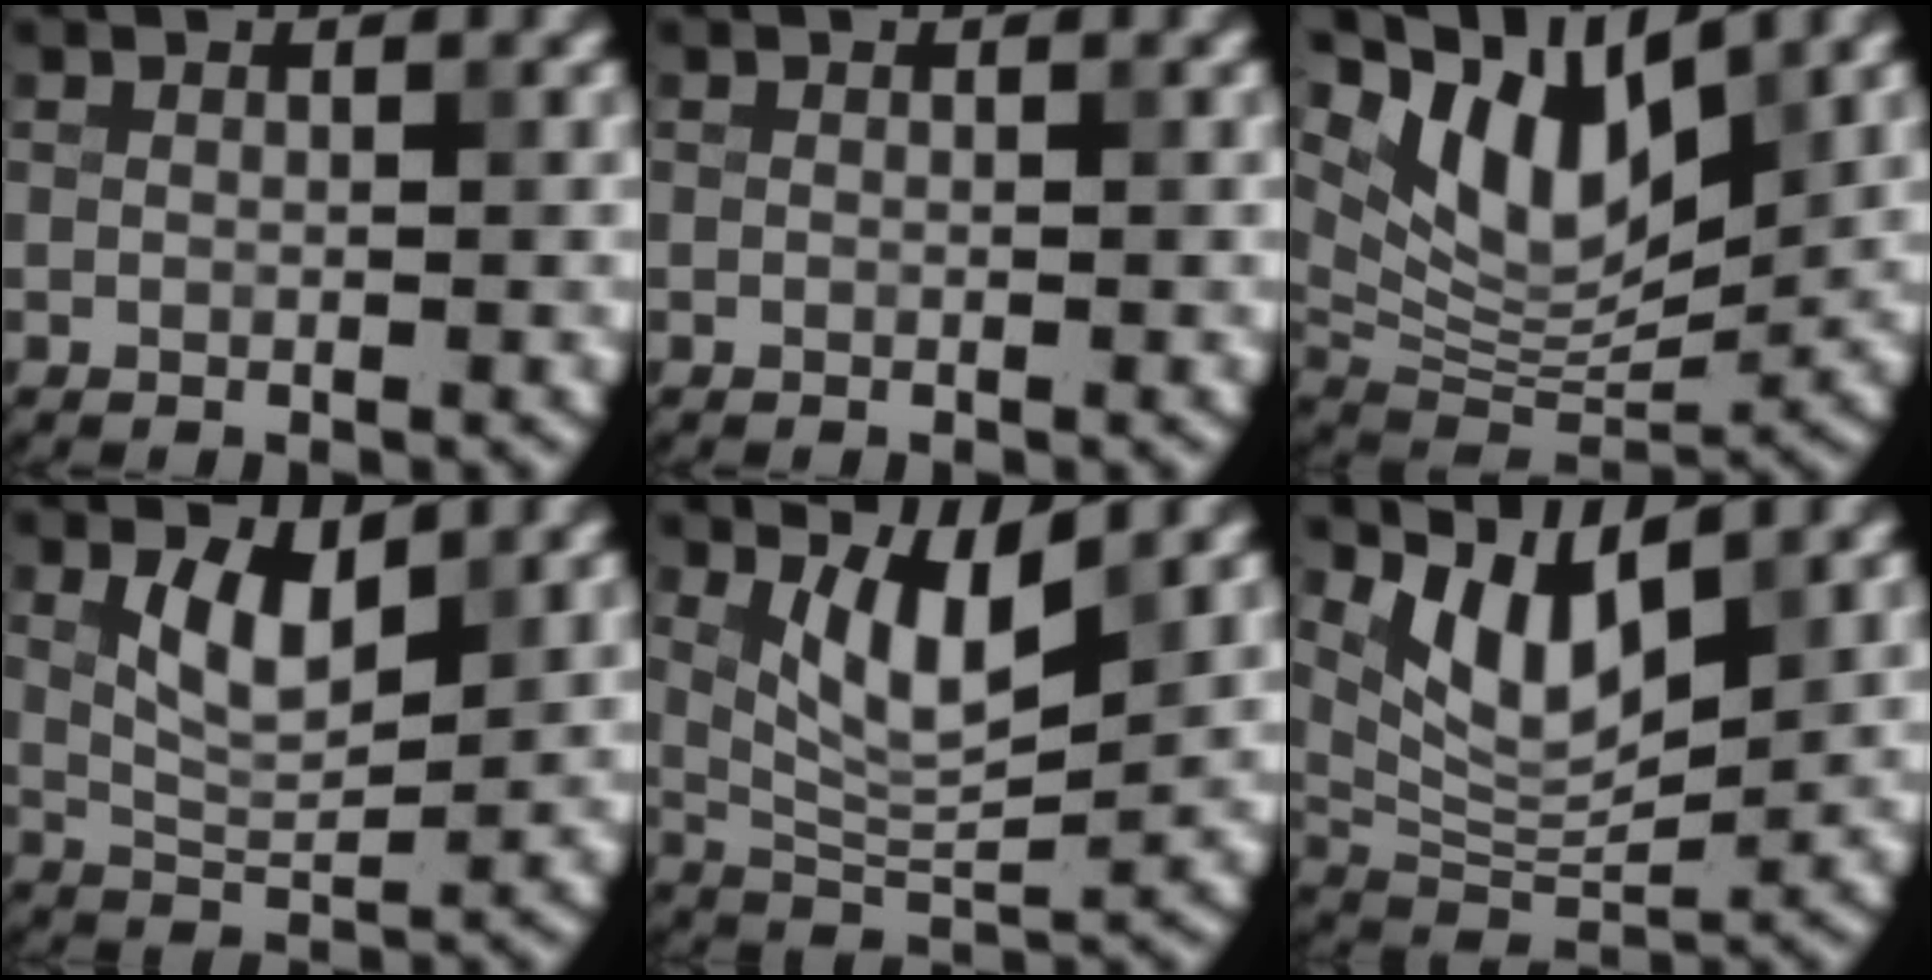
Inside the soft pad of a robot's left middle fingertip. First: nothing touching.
{"total": 0.0}
{"total": 9.1, "force": [5.1, 3.8, 6.5], "torque": [-0.123, -0.006, 0.094]}
{"total": 4.1, "force": [1.7, 1.7, 3.3], "torque": [-0.070, -0.003, 0.033]}
{"total": 5.0, "force": [2.3, 1.5, 4.2], "torque": [-0.086, -0.015, 0.049]}
{"total": 6.3, "force": [3.5, 2.4, 4.6], "torque": [-0.094, -0.014, 0.070]}